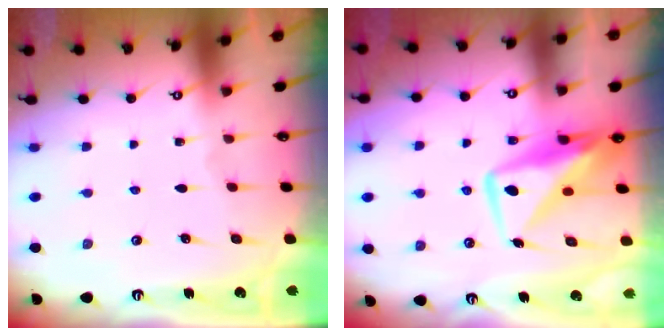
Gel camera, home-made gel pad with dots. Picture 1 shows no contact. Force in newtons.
{"total": 12.8, "press": 12.8, "slide": 1.0}